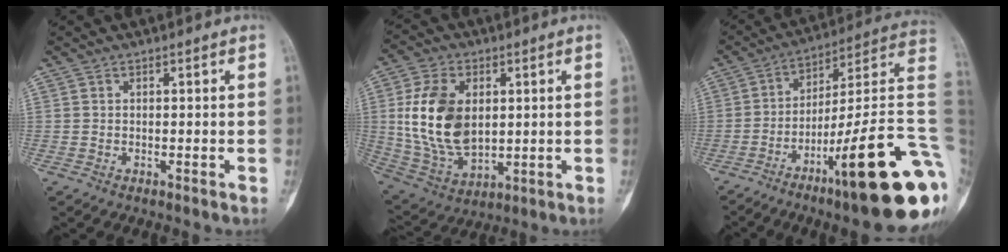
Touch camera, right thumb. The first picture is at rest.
{"total": 16.6, "force": [2.2, 10.6, 12.5], "torque": [-0.223, -0.010, 0.054]}
{"total": 25.7, "force": [-9.0, 3.8, 23.7], "torque": [-0.270, 0.059, -0.134]}